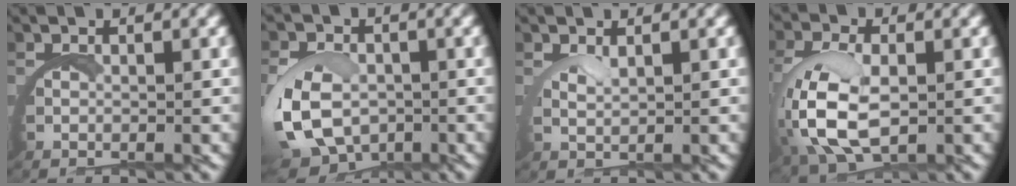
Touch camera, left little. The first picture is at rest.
{"total": 7.9, "force": [-1.8, 6.6, 3.9], "torque": [-0.113, -0.039, -0.017]}
{"total": 1.4, "force": [1.3, -0.4, 0.4], "torque": [-0.014, -0.002, 0.027]}
{"total": 7.0, "force": [0.3, 4.4, 5.5], "torque": [-0.155, -0.023, 0.024]}